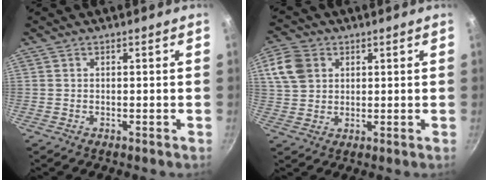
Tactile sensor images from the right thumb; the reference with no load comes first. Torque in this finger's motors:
{"motor_torque": [0.10, 0.20, 0.74, 0.59, 0.05]}